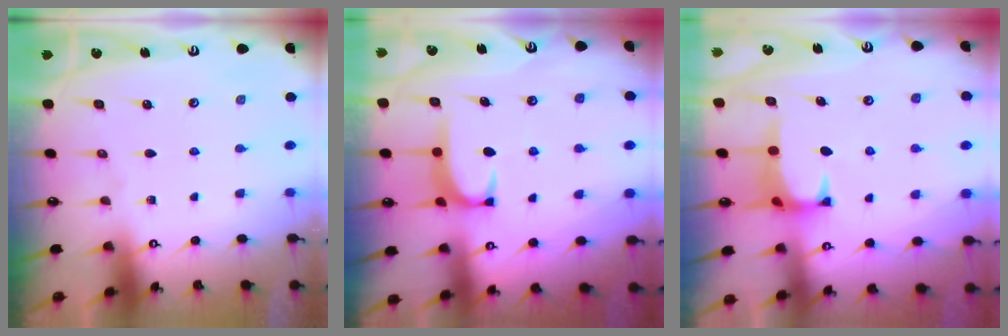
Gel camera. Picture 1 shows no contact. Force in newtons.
{"total": 1.8, "press": 1.7, "slide": 0.5}
{"total": 1.1, "press": 0.9, "slide": 0.6}